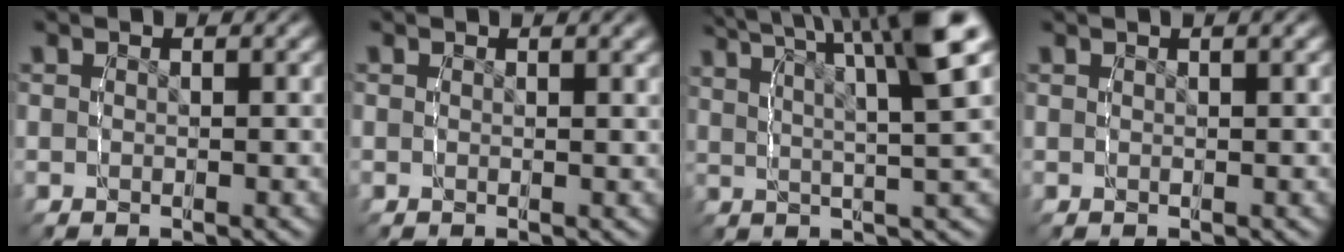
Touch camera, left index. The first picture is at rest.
{"total": 0.6, "force": [0.4, 0.0, 0.4], "torque": [-0.005, 0.000, 0.006]}
{"total": 6.9, "force": [3.5, 1.9, 5.6], "torque": [-0.080, 0.001, 0.047]}
{"total": 2.1, "force": [1.4, 0.6, 1.4], "torque": [-0.014, 0.010, 0.019]}